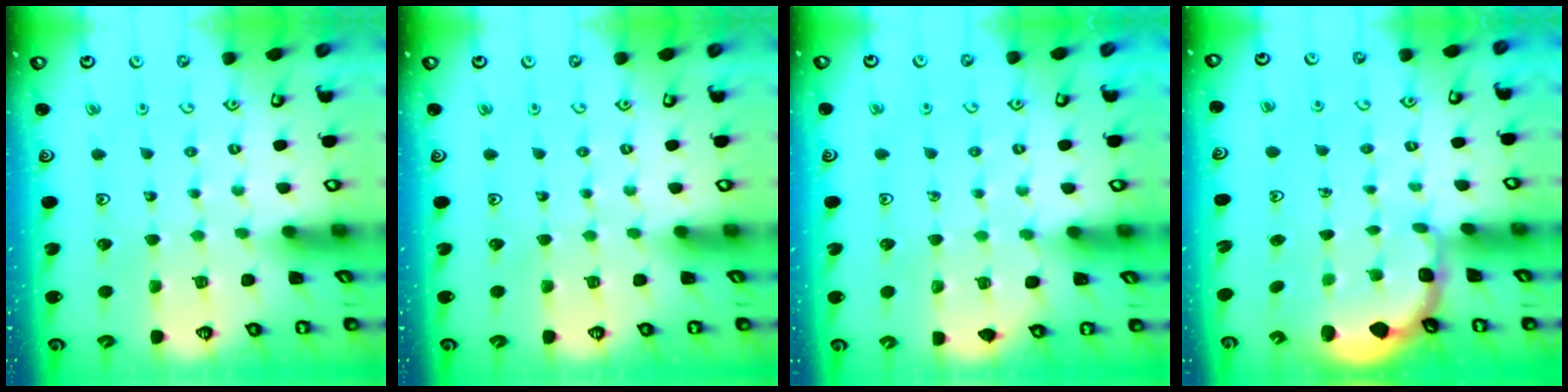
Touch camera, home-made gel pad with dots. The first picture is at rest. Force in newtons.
{"total": 0.0}
{"total": 5.8, "press": 5.7, "slide": 1.2}
{"total": 2.4, "press": 2.1, "slide": 1.2}